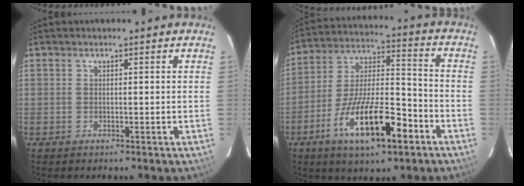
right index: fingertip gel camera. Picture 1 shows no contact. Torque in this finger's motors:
{"motor_torque": [1.23, -0.90, 0.88, 0.21]}